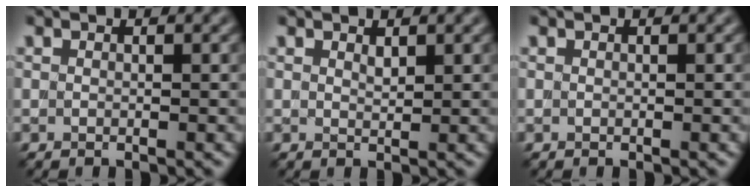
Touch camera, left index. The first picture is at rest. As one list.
[{"total": 0.7, "force": [0.6, 0.1, 0.2], "torque": [-0.005, -0.001, 0.013]}, {"total": 0.0}]